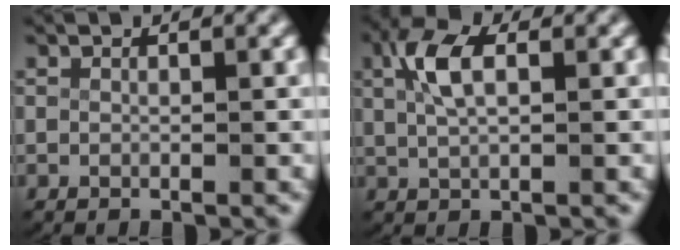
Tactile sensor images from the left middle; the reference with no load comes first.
{"total": 3.5, "force": [1.1, 1.5, 3.0], "torque": [-0.071, 0.001, 0.022]}